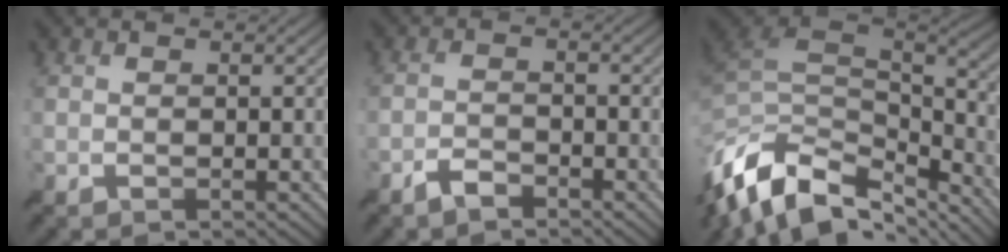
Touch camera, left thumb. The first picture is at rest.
{"total": 2.4, "force": [-2.0, 0.8, 1.0], "torque": [-0.018, 0.003, -0.044]}
{"total": 14.7, "force": [-7.8, 8.0, 9.6], "torque": [-0.251, -0.036, -0.125]}